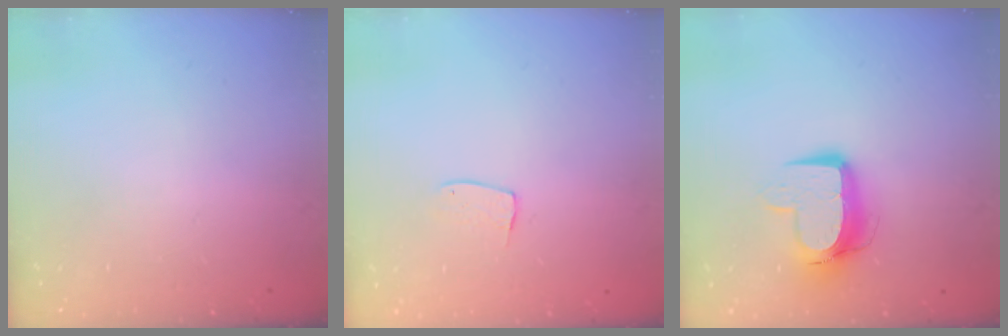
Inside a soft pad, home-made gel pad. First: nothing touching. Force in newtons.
{"total": 5.2, "press": 5.2, "slide": 0.3}
{"total": 11.0, "press": 10.9, "slide": 1.1}